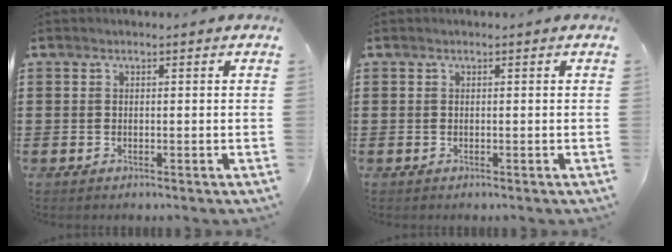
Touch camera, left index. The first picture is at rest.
{"total": 0.0}